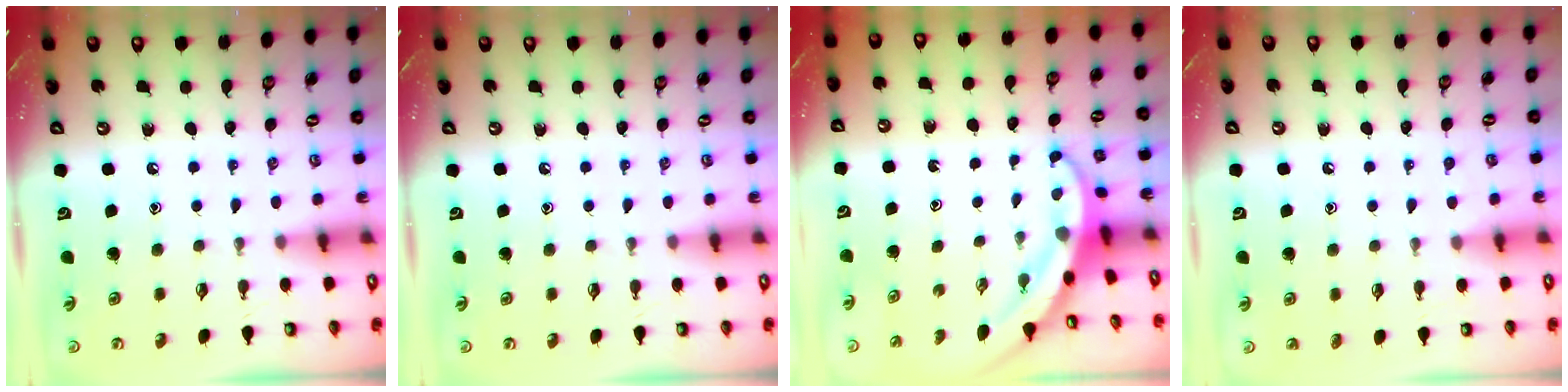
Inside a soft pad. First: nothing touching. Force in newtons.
{"total": 0.0}
{"total": 3.7, "press": 3.7, "slide": 0.5}
{"total": 2.6, "press": 2.6, "slide": 0.3}